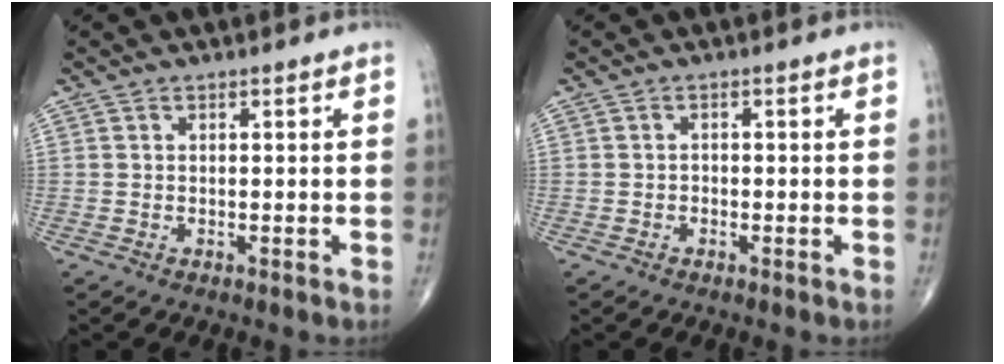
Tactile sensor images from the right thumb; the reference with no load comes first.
{"total": 0.8, "force": [-0.5, 0.6, 0.2], "torque": [0.004, 0.004, -0.012]}